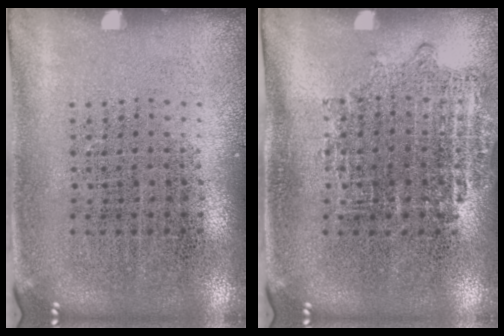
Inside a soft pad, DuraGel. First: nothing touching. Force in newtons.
{"total": 0.9, "press": 0.9, "slide": 0.2}